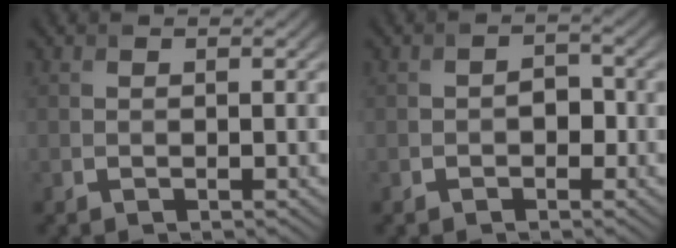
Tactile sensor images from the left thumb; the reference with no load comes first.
{"total": 2.0, "force": [-0.7, 1.3, 1.2], "torque": [-0.024, -0.002, -0.015]}